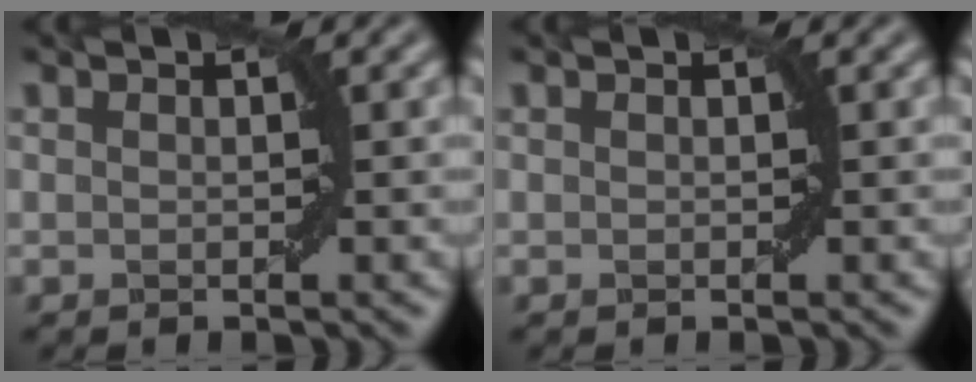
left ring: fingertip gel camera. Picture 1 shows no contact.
{"total": 0.0}